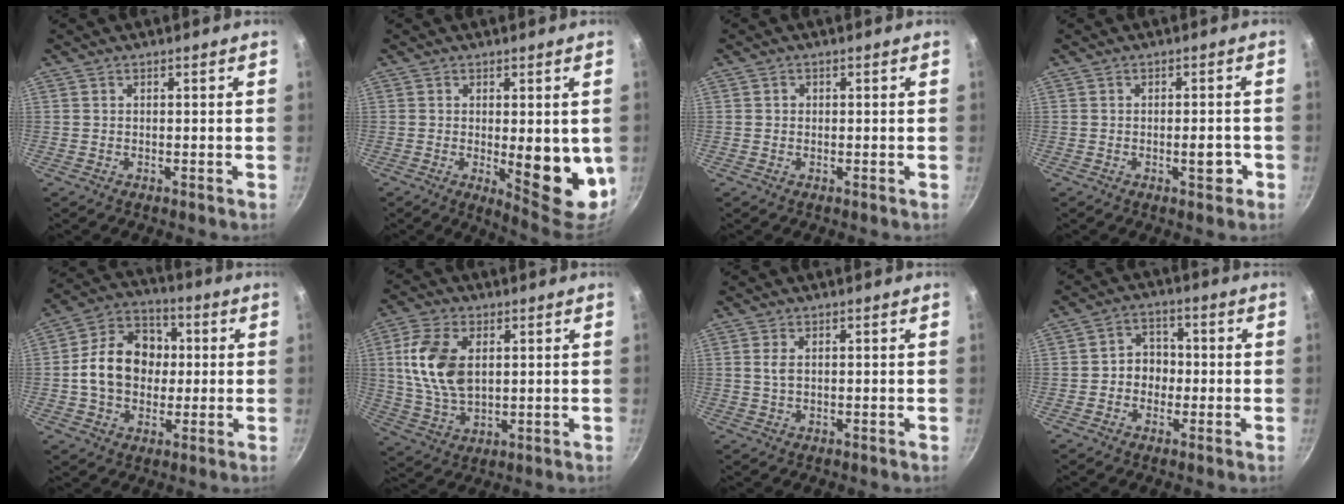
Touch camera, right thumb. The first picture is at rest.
{"total": 12.2, "force": [-0.9, 4.5, 11.3], "torque": [-0.115, -0.018, -0.001]}
{"total": 0.7, "force": [0.0, 0.7, 0.2], "torque": [0.001, 0.002, -0.001]}
{"total": 3.5, "force": [-1.3, 1.5, 2.9], "torque": [-0.022, 0.013, -0.018]}
{"total": 14.6, "force": [0.3, 11.5, 9.1], "torque": [-0.119, 0.027, -0.007]}
{"total": 13.1, "force": [2.6, 7.9, 10.1], "torque": [-0.187, -0.009, 0.053]}
{"total": 2.1, "force": [0.5, 1.1, 1.7], "torque": [-0.033, 0.000, 0.009]}
{"total": 5.7, "force": [-0.8, 4.9, 2.8], "torque": [-0.004, 0.019, -0.020]}